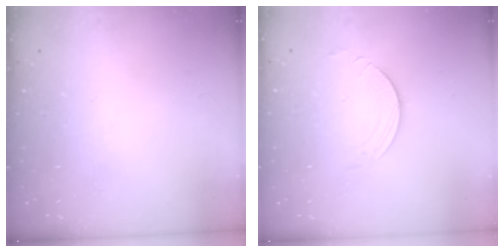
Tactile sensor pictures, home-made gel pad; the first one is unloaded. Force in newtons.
{"total": 2.8, "press": 2.8, "slide": 0.2}